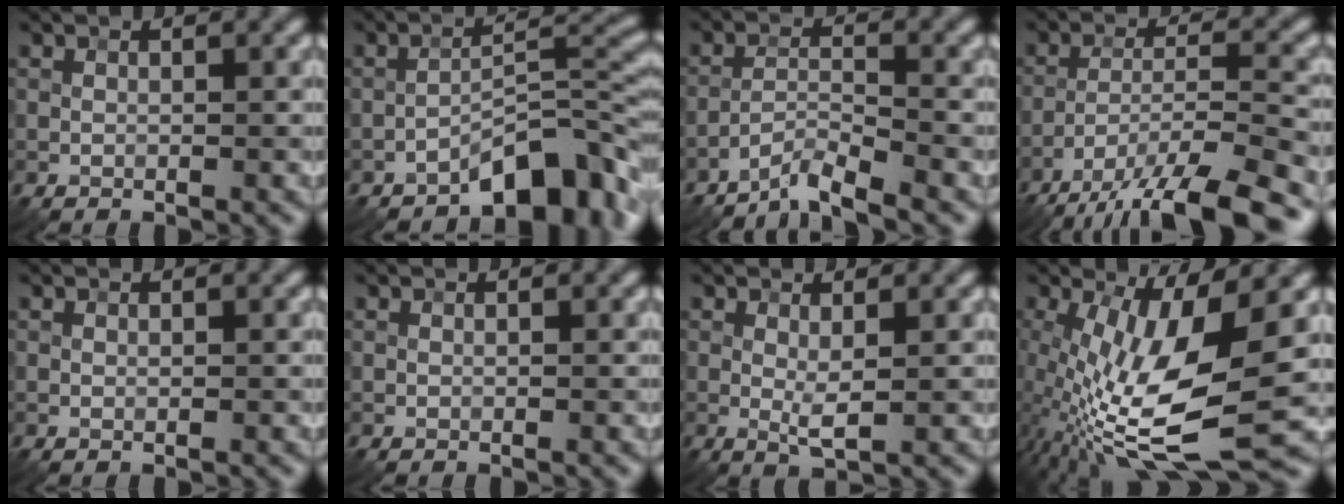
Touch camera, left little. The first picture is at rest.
{"total": 6.9, "force": [-4.6, 2.2, 4.7], "torque": [-0.059, 0.020, -0.076]}
{"total": 3.2, "force": [-2.9, 0.1, 1.5], "torque": [-0.024, 0.004, -0.065]}
{"total": 12.7, "force": [-10.0, 2.7, 7.3], "torque": [-0.118, -0.017, -0.152]}
{"total": 0.0}
{"total": 0.0}
{"total": 1.8, "force": [0.3, 0.3, 1.8], "torque": [-0.035, -0.006, 0.006]}
{"total": 13.9, "force": [-1.5, 4.9, 13.0], "torque": [-0.239, -0.019, -0.028]}